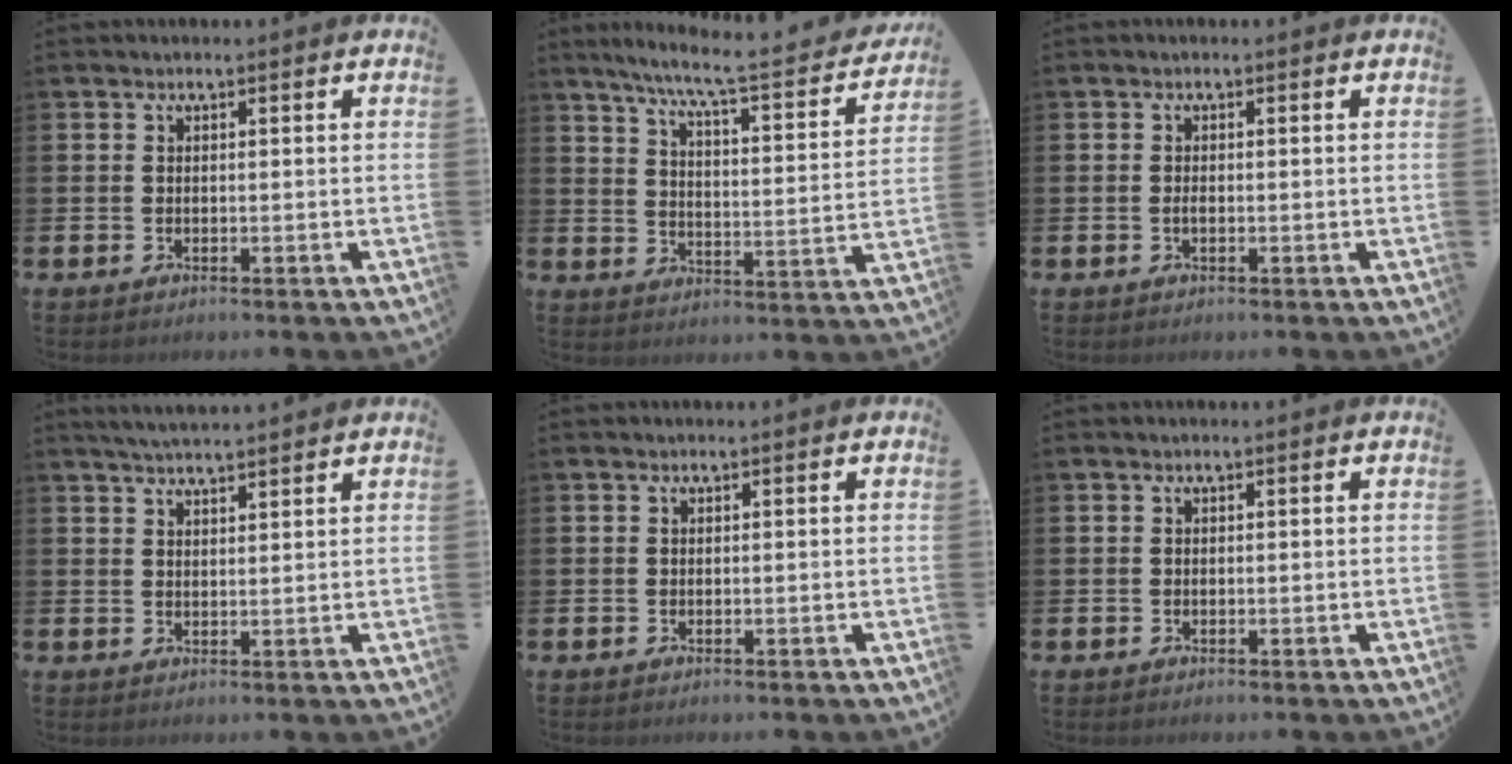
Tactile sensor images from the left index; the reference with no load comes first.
{"total": 7.6, "force": [6.5, 0.4, 3.8], "torque": [-0.094, -0.049, 0.103]}
{"total": 0.8, "force": [-0.2, 0.4, 0.7], "torque": [-0.008, -0.001, -0.006]}
{"total": 3.4, "force": [3.4, 0.0, 0.6], "torque": [-0.016, -0.012, 0.061]}
{"total": 0.0}
{"total": 0.0}